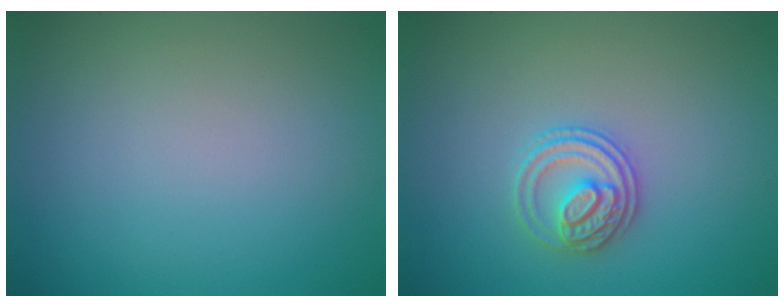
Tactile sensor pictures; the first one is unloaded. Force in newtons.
{"total": 2.7, "press": 2.6, "slide": 0.7}